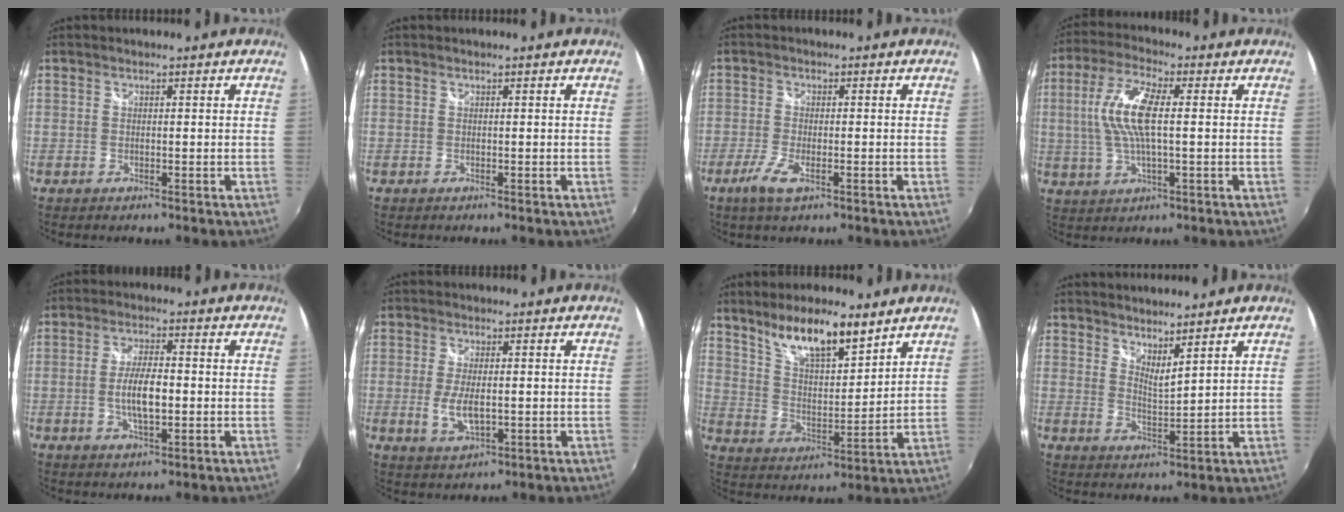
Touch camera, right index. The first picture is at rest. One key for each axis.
{"total": 0.0}
{"total": 4.8, "fx": -2.7, "fy": 1.3, "fz": 3.8, "tx": -0.091, "ty": -0.012, "tz": -0.054}
{"total": 10.7, "fx": 0.9, "fy": 3.2, "fz": 10.2, "tx": -0.207, "ty": 0.007, "tz": 0.016}
{"total": 6.6, "fx": -1.0, "fy": 2.2, "fz": 6.2, "tx": -0.119, "ty": -0.003, "tz": -0.016}
{"total": 5.6, "fx": -0.8, "fy": 2.3, "fz": 5.1, "tx": -0.104, "ty": -0.012, "tz": -0.012}
{"total": 12.7, "fx": 9.1, "fy": 3.5, "fz": 8.1, "tx": -0.135, "ty": 0.005, "tz": 0.164}
{"total": 5.0, "fx": 4.5, "fy": 0.5, "fz": 2.1, "tx": -0.030, "ty": -0.005, "tz": 0.071}